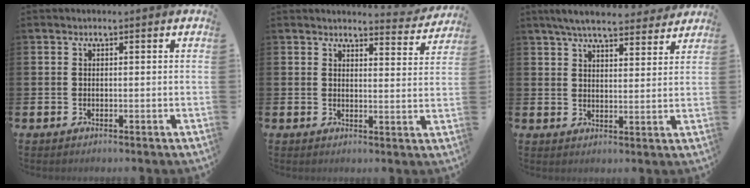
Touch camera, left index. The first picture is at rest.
{"total": 3.4, "force": [3.4, 0.3, 0.2], "torque": [0.005, -0.029, 0.055]}
{"total": 6.4, "force": [6.0, 1.2, 1.9], "torque": [-0.045, -0.026, 0.106]}